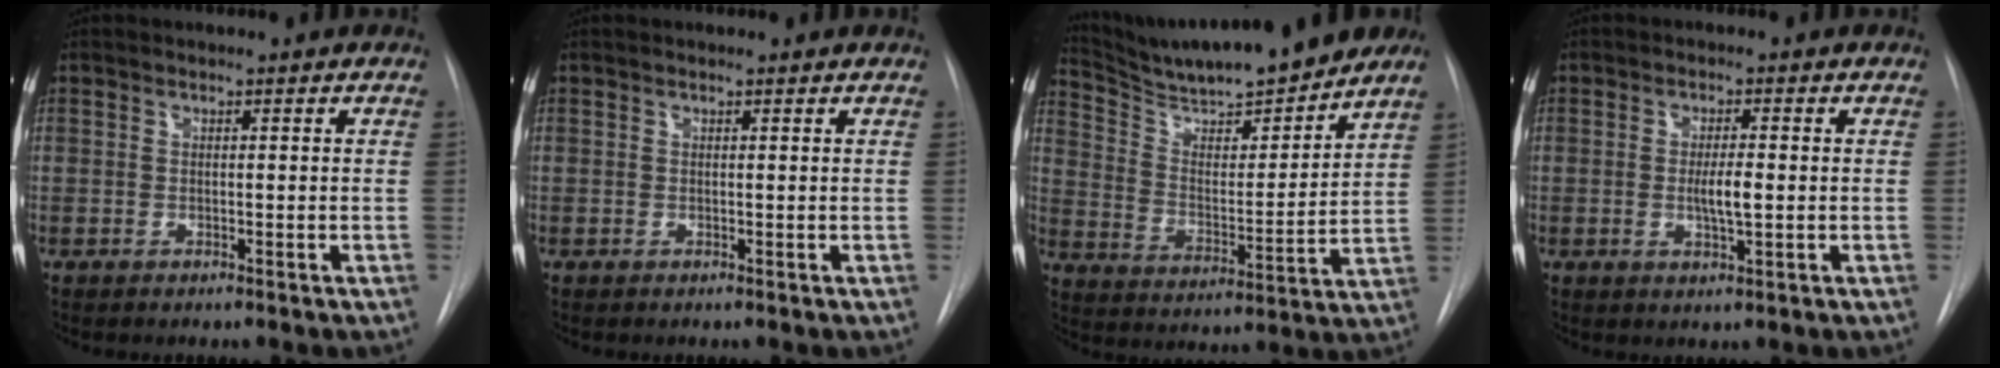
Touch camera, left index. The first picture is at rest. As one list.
[{"total": 0.6, "force": [0.6, -0.1, 0.1], "torque": [-0.008, 0.004, 0.008]}, {"total": 18.8, "force": [16.8, 1.8, 8.1], "torque": [-0.136, -0.018, 0.264]}, {"total": 3.4, "force": [-0.7, 0.4, 3.3], "torque": [-0.061, -0.010, -0.010]}]